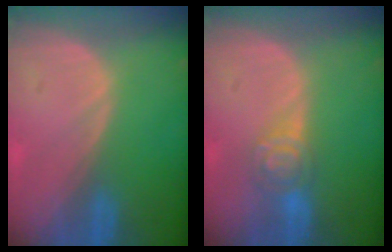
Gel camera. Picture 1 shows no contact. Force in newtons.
{"total": 4.4, "press": 4.4, "slide": 0.4}